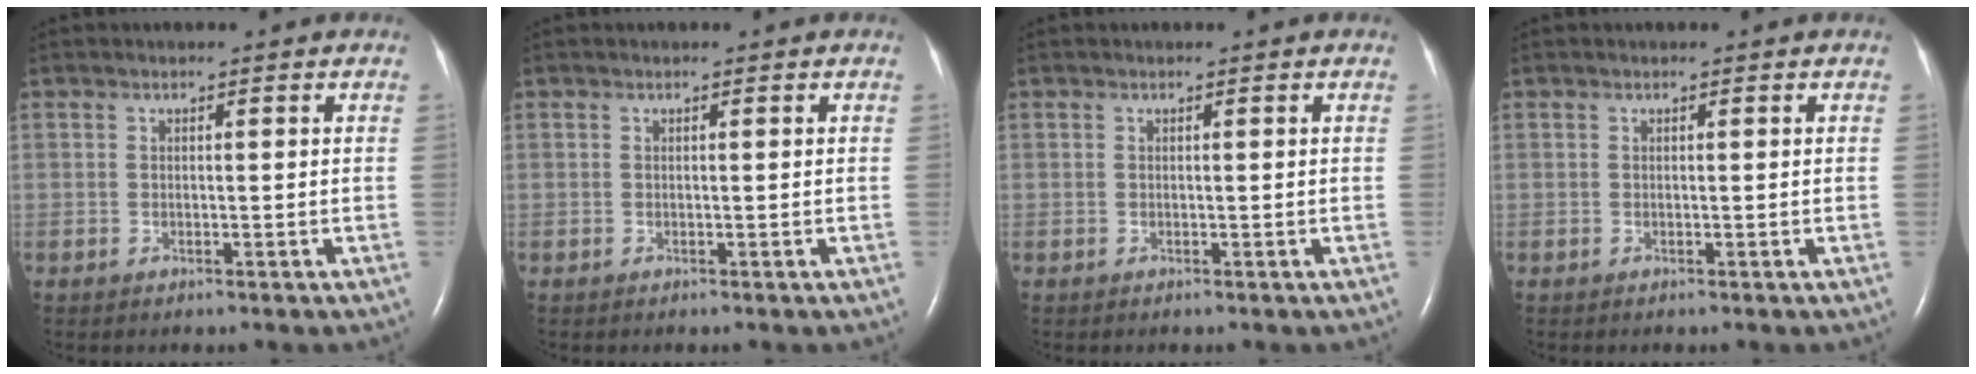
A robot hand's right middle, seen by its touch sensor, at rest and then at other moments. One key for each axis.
{"total": 0.0}
{"total": 0.0}
{"total": 0.0}